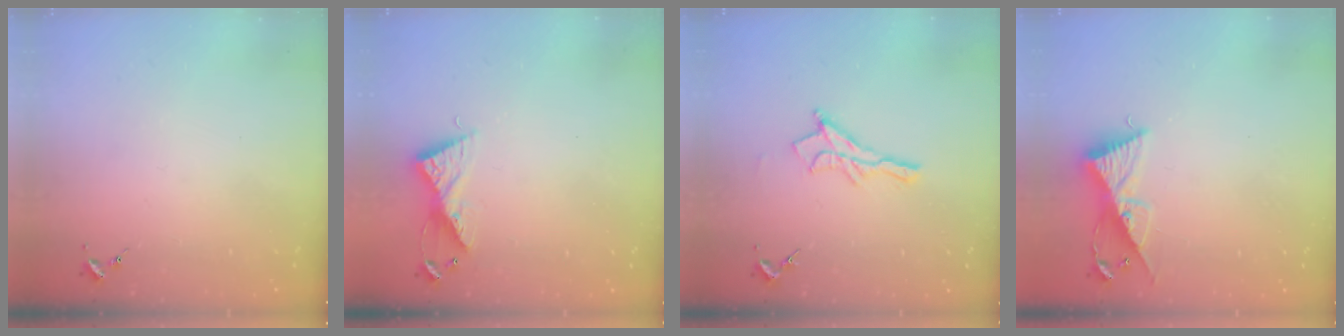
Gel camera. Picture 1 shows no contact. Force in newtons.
{"total": 8.4, "press": 8.4, "slide": 0.3}
{"total": 10.5, "press": 10.5, "slide": 0.9}
{"total": 9.8, "press": 9.8, "slide": 0.6}